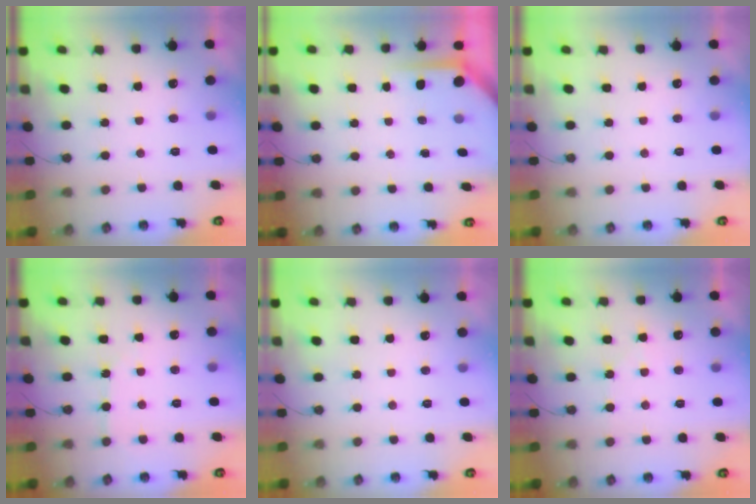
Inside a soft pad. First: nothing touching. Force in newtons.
{"total": 3.9, "press": 3.8, "slide": 0.2}
{"total": 0.0}
{"total": 4.1, "press": 4.1, "slide": 0.7}
{"total": 0.0}
{"total": 4.0, "press": 4.0, "slide": 0.6}